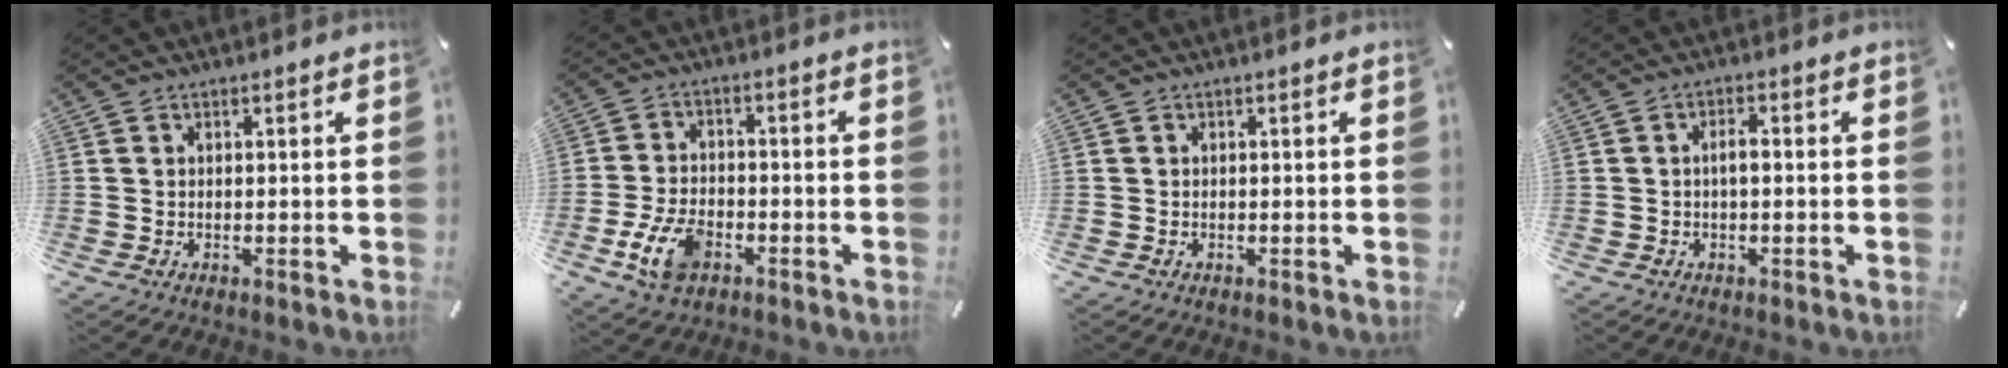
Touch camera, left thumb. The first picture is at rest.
{"total": 9.4, "force": [-4.2, 5.5, 6.3], "torque": [-0.139, 0.011, -0.077]}
{"total": 0.0}
{"total": 2.7, "force": [-0.3, 0.9, 2.5], "torque": [-0.046, 0.008, -0.009]}